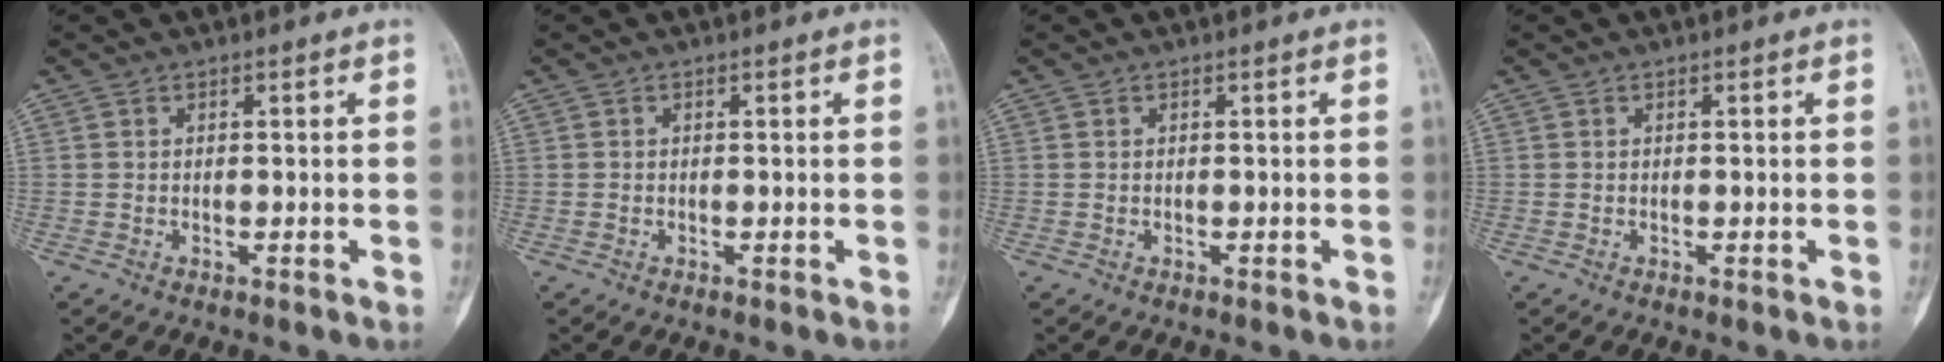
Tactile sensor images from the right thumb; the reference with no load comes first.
{"total": 0.0}
{"total": 0.0}
{"total": 0.0}